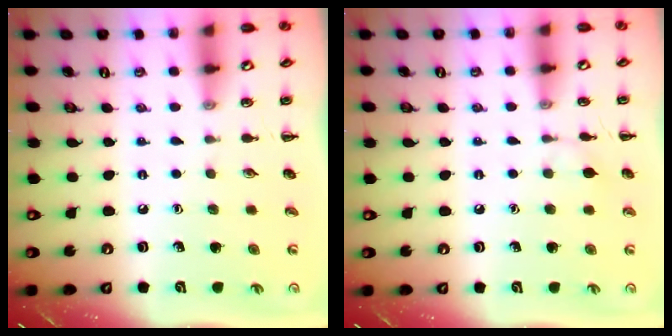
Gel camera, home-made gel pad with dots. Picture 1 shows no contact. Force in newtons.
{"total": 5.2, "press": 4.9, "slide": 1.8}